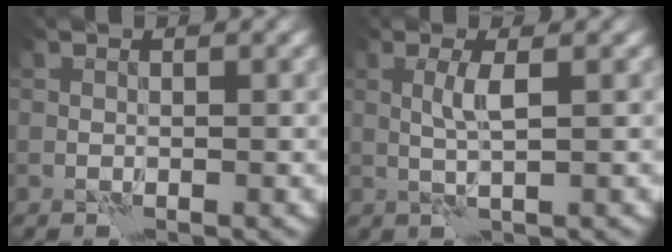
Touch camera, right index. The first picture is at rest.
{"total": 1.9, "force": [0.4, -0.1, 1.8], "torque": [-0.043, 0.004, 0.007]}